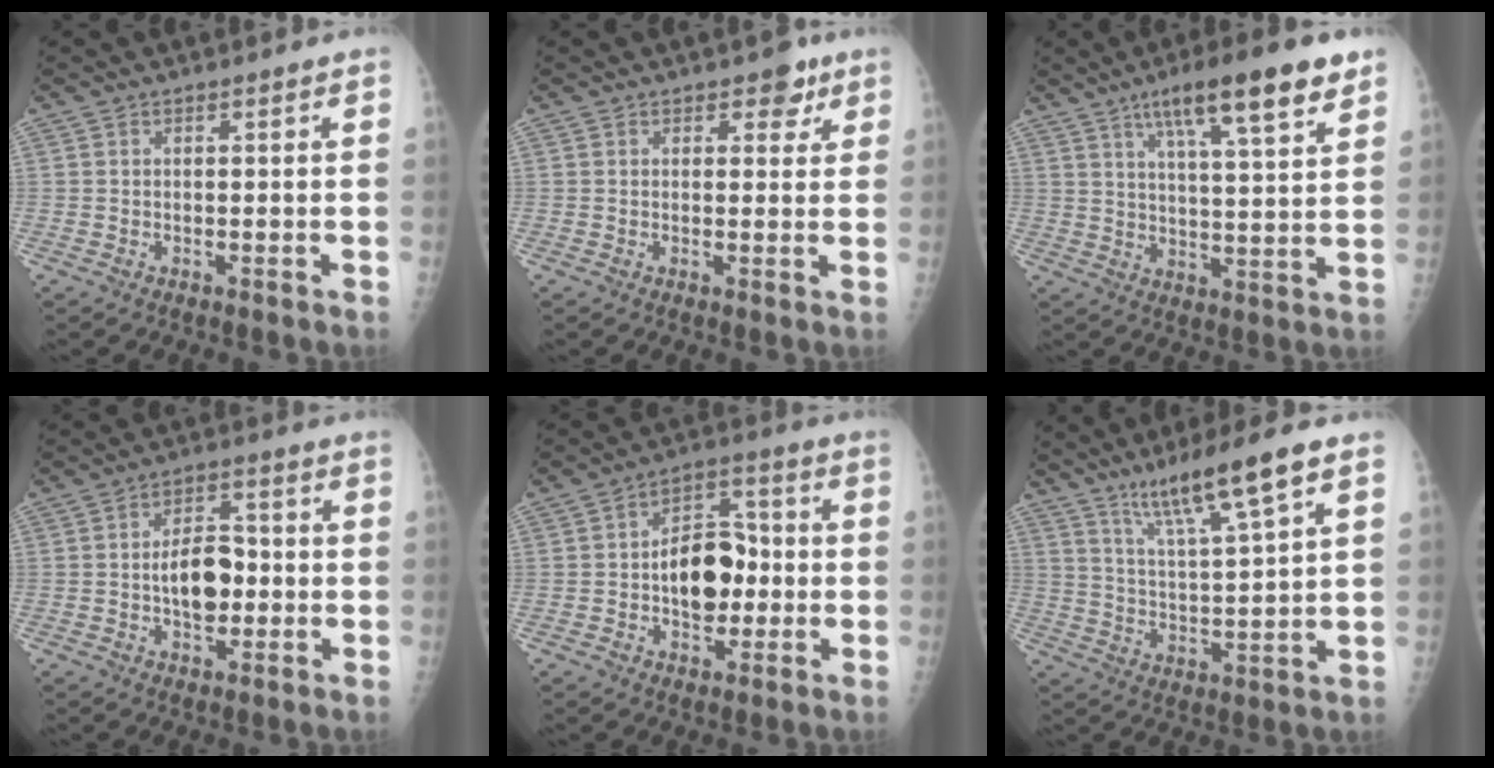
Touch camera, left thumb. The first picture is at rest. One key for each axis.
{"total": 3.5, "fx": 2.0, "fy": 2.3, "fz": 1.8, "tx": 0.005, "ty": -0.006, "tz": 0.021}
{"total": 15.1, "fx": 8.9, "fy": 2.9, "fz": 11.8, "tx": -0.172, "ty": -0.028, "tz": 0.137}
{"total": 8.6, "fx": -1.0, "fy": 5.3, "fz": 6.7, "tx": -0.085, "ty": 0.017, "tz": -0.019}
{"total": 12.1, "fx": -1.3, "fy": 8.2, "fz": 8.8, "tx": -0.089, "ty": 0.032, "tz": -0.024}
{"total": 12.7, "fx": 7.8, "fy": 0.8, "fz": 9.9, "tx": -0.179, "ty": -0.032, "tz": 0.143}